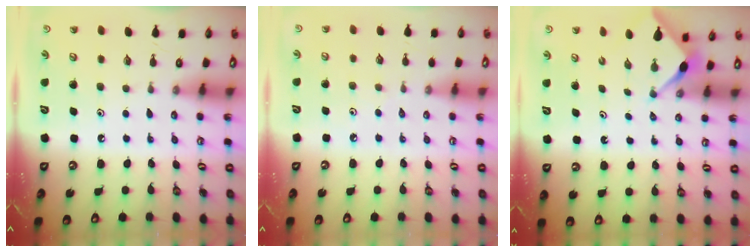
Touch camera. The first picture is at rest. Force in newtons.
{"total": 2.7, "press": 2.6, "slide": 0.6}
{"total": 3.0, "press": 2.9, "slide": 0.3}